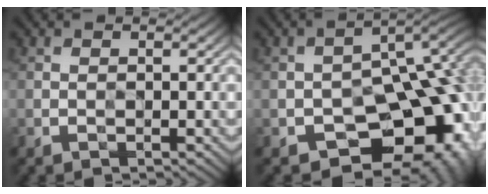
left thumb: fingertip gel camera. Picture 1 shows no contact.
{"total": 15.8, "force": [-6.8, 10.1, 10.0], "torque": [-0.098, -0.009, -0.072]}